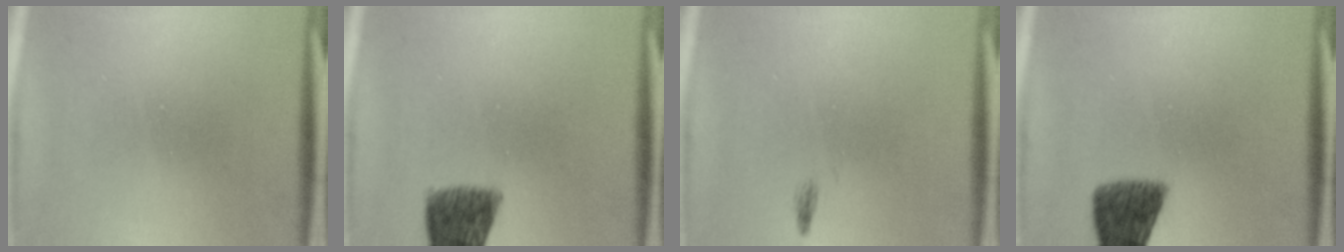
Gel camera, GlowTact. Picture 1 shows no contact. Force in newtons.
{"total": 8.1}
{"total": 0.5}
{"total": 7.5}